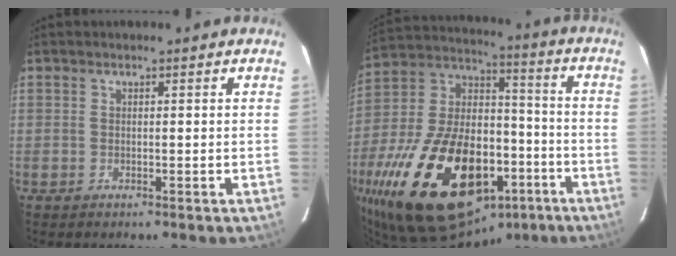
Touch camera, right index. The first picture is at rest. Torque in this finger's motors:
{"motor_torque": [2.14, 0.00, 1.05, 0.21]}